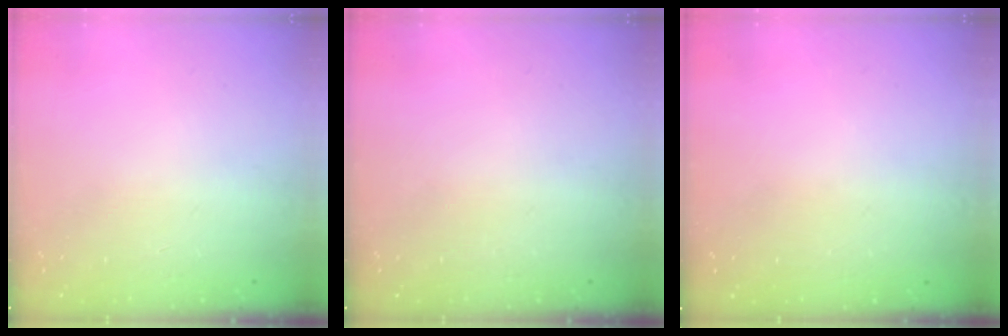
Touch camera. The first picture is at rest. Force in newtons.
{"total": 0.0}
{"total": 3.5, "press": 3.5, "slide": 0.1}